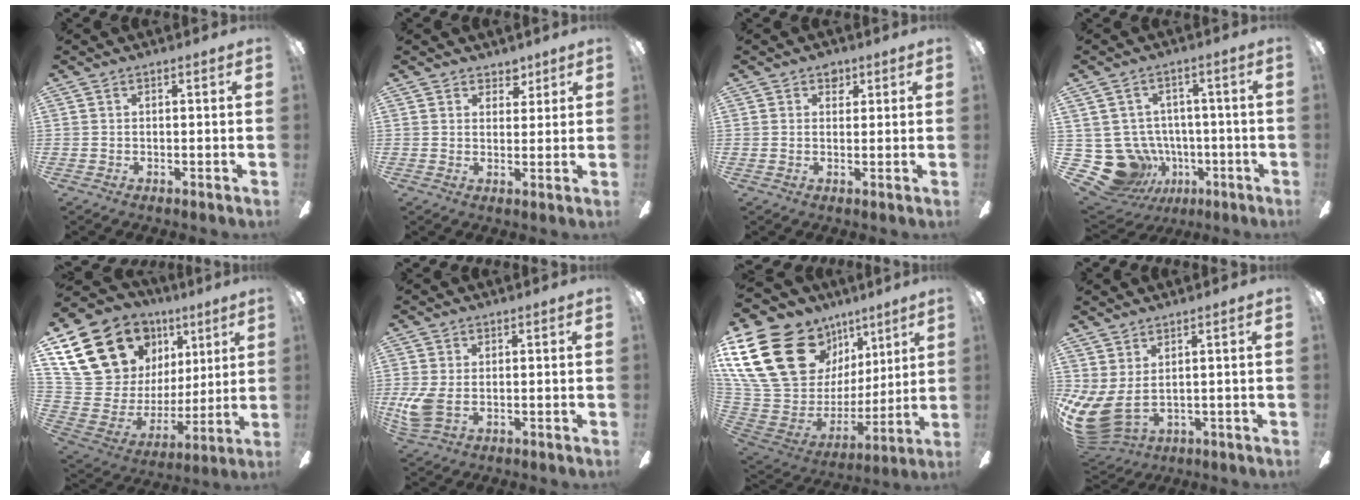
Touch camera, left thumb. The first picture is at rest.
{"total": 4.2, "force": [3.1, 2.8, 0.3], "torque": [0.005, -0.014, 0.054]}
{"total": 2.9, "force": [1.9, 2.0, 0.8], "torque": [0.005, -0.005, 0.030]}
{"total": 13.0, "force": [-3.4, 11.7, 4.4], "torque": [-0.119, 0.013, -0.038]}
{"total": 22.9, "force": [13.1, 16.1, 9.8], "torque": [-0.182, -0.078, 0.270]}
{"total": 5.8, "force": [-0.2, 3.7, 4.4], "torque": [-0.100, -0.006, -0.007]}
{"total": 28.5, "force": [12.3, 19.3, 16.9], "torque": [-0.342, -0.063, 0.263]}
{"total": 8.3, "force": [0.2, 4.0, 7.3], "torque": [-0.171, -0.027, 0.009]}